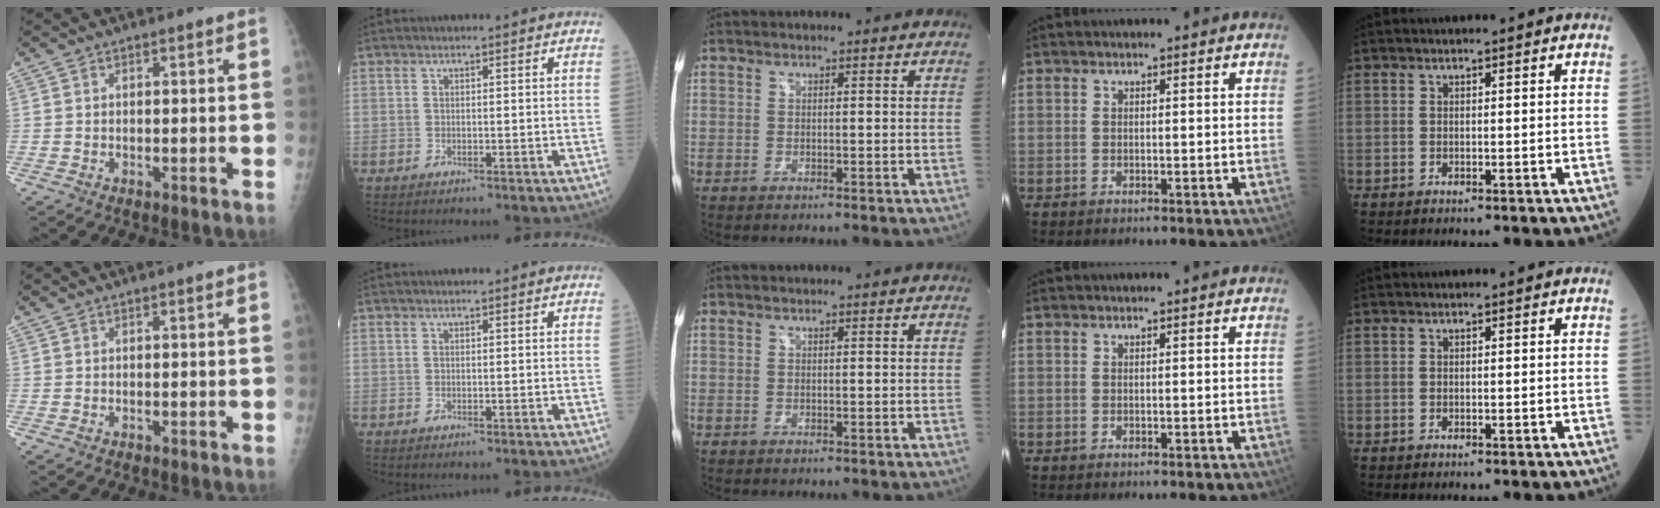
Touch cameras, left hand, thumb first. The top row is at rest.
{}